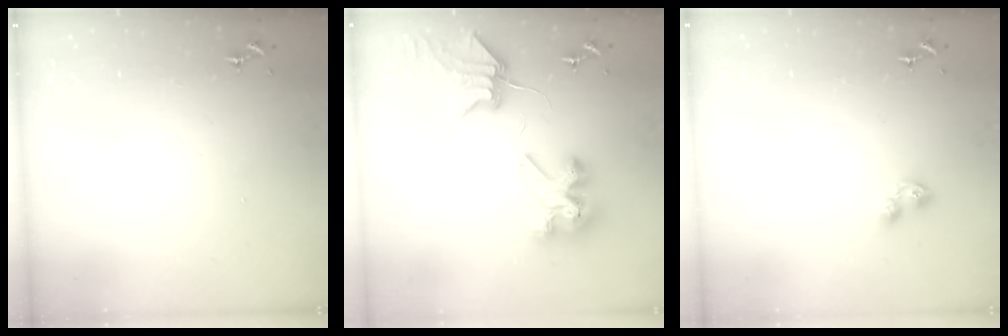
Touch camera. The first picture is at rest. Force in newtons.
{"total": 9.2, "press": 9.1, "slide": 1.1}
{"total": 4.0, "press": 4.0, "slide": 0.5}